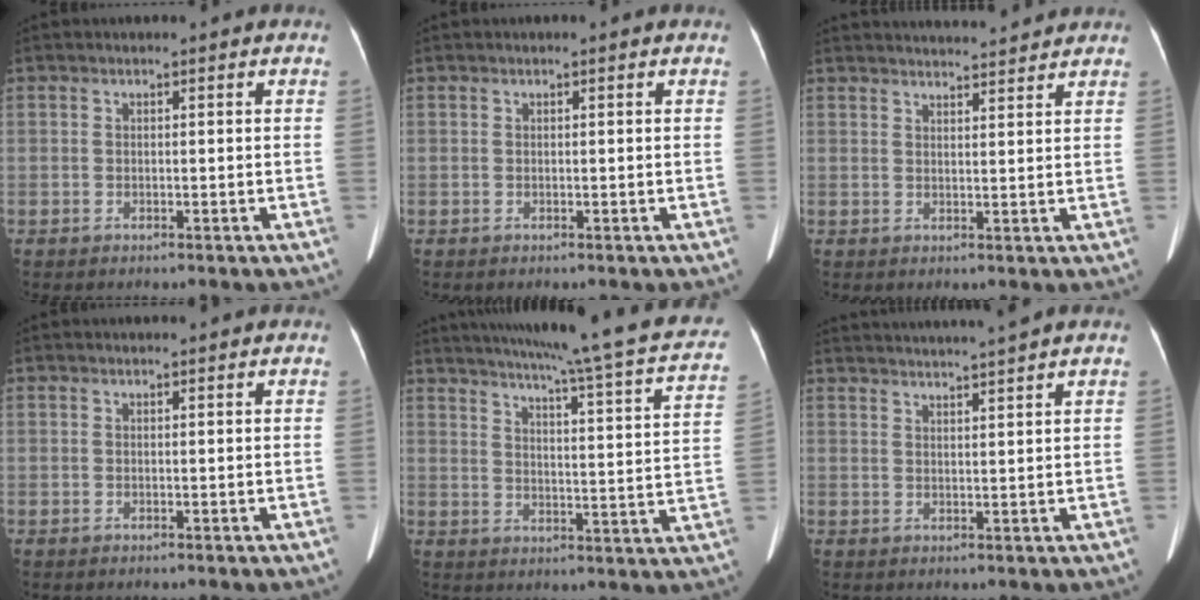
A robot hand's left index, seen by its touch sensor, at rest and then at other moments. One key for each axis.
{"total": 0.0}
{"total": 8.9, "fx": 8.7, "fy": 0.3, "fz": 2.0, "tx": -0.029, "ty": 0.020, "tz": 0.111}
{"total": 0.8, "fx": 0.8, "fy": 0.0, "fz": 0.2, "tx": -0.006, "ty": 0.008, "tz": 0.011}
{"total": 26.3, "fx": 22.4, "fy": 1.3, "fz": 13.7, "tx": -0.202, "ty": -0.039, "tz": 0.270}
{"total": 9.0, "fx": 8.3, "fy": -1.8, "fz": 2.9, "tx": -0.042, "ty": 0.009, "tz": 0.116}